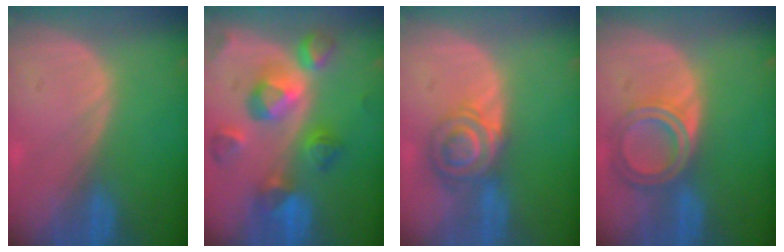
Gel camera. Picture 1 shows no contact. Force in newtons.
{"total": 10.4, "press": 9.3, "slide": 4.6}
{"total": 7.1, "press": 6.0, "slide": 3.8}
{"total": 6.3, "press": 5.6, "slide": 2.9}